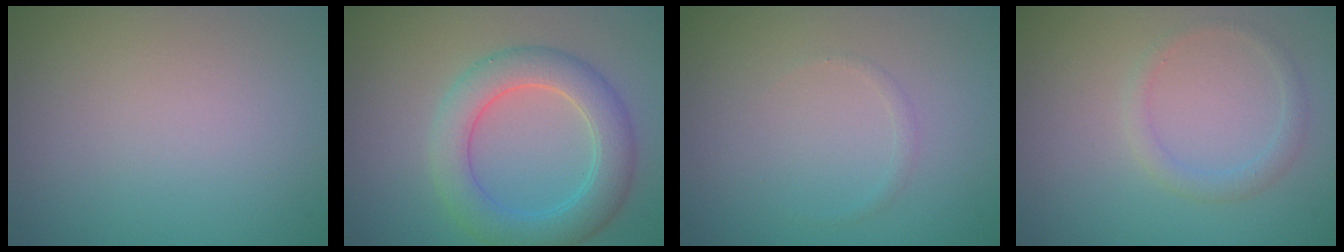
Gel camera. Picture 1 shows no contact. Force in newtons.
{"total": 5.6, "press": 5.6, "slide": 0.2}
{"total": 0.6, "press": 0.6, "slide": 0.1}
{"total": 1.5, "press": 1.5, "slide": 0.1}